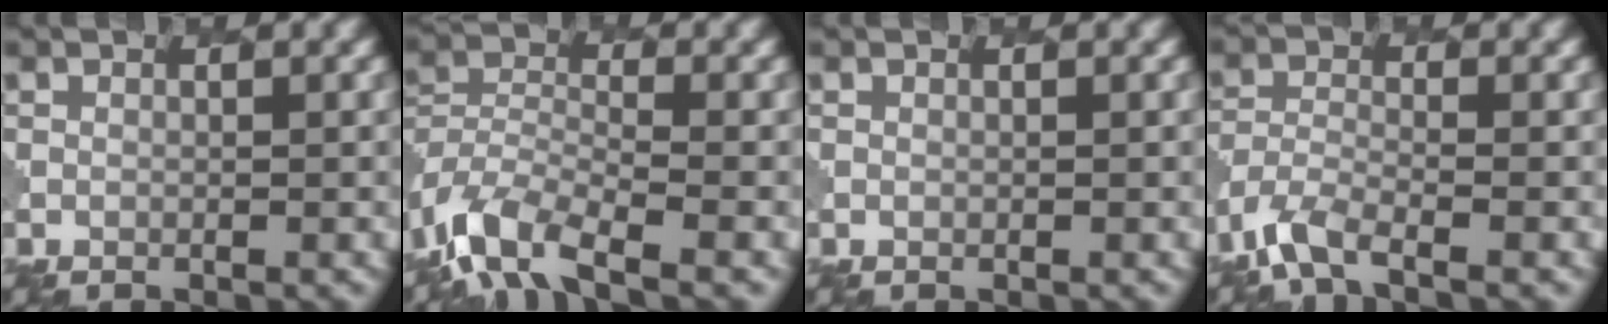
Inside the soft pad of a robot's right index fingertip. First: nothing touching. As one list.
[{"total": 8.1, "force": [-5.3, 3.5, 5.1], "torque": [-0.099, -0.011, -0.112]}, {"total": 0.0}, {"total": 4.0, "force": [-3.0, 1.2, 2.3], "torque": [-0.053, -0.011, -0.069]}]